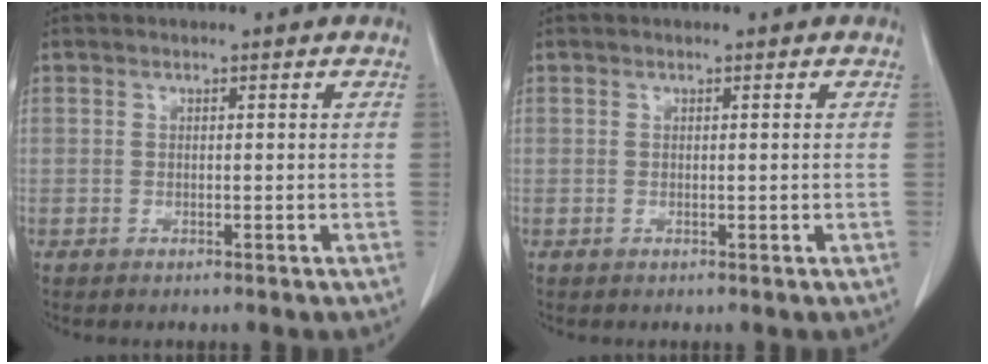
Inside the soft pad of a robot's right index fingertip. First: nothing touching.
{"total": 0.0}